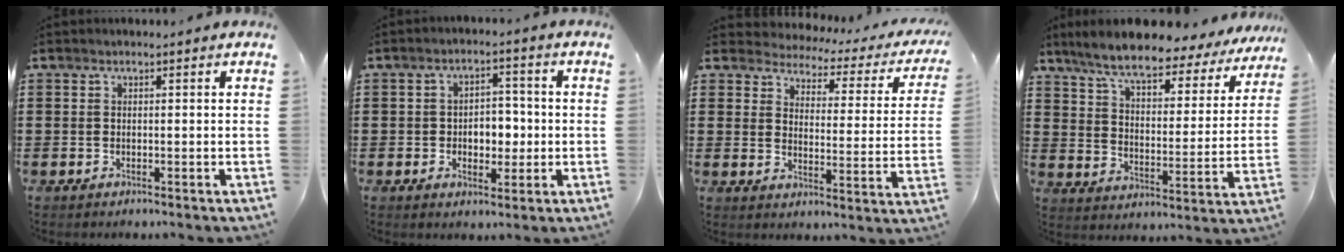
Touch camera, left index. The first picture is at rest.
{"total": 4.8, "force": [-0.7, 3.3, 3.5], "torque": [-0.056, 0.004, -0.021]}
{"total": 2.4, "force": [2.3, 0.4, 0.3], "torque": [-0.027, -0.024, 0.030]}
{"total": 8.4, "force": [7.3, 0.9, 4.1], "torque": [-0.110, -0.038, 0.122]}